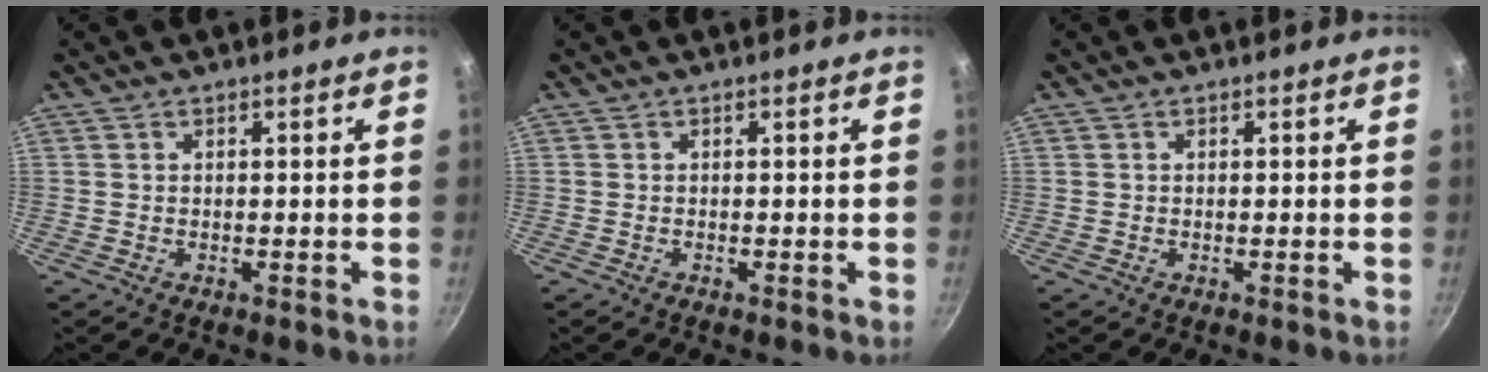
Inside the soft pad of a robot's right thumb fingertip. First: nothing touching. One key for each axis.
{"total": 0.0}
{"total": 0.0}